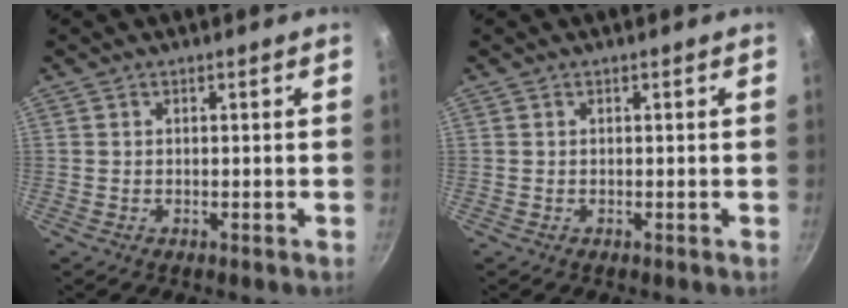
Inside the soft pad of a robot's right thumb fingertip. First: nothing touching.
{"total": 0.0}